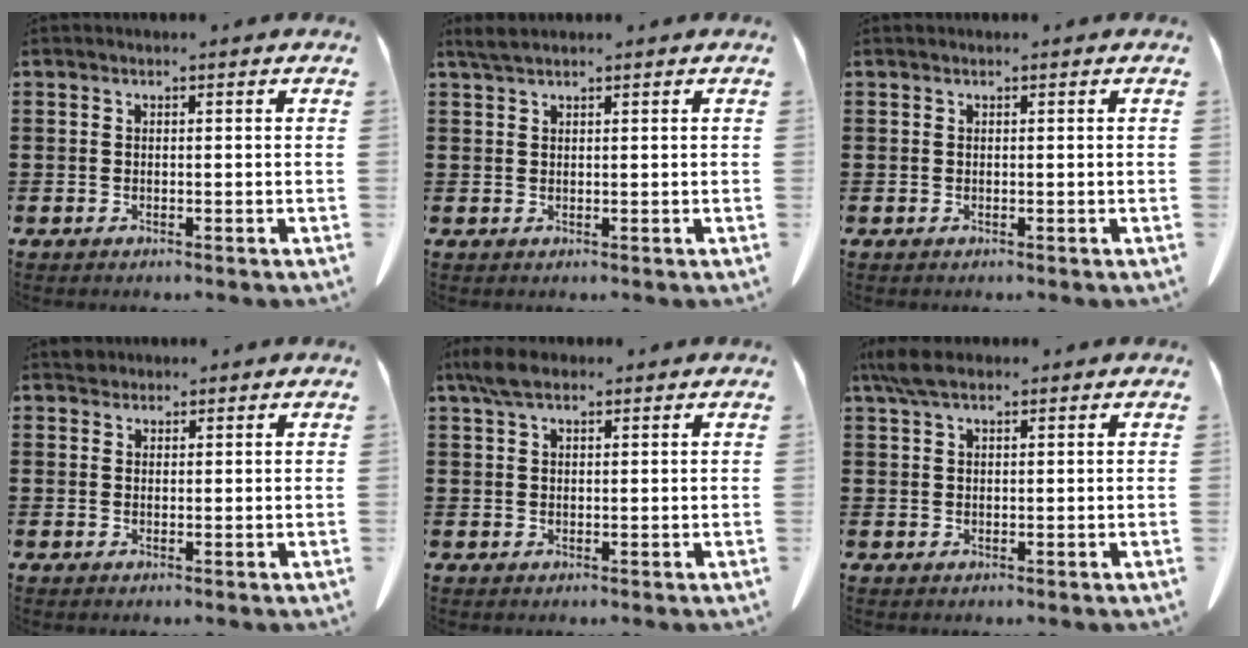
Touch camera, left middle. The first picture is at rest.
{"total": 1.7, "force": [1.3, 0.2, 1.0], "torque": [-0.023, 0.001, 0.025]}
{"total": 0.0}
{"total": 1.5, "force": [1.3, 0.7, 0.1], "torque": [-0.007, 0.002, 0.028]}
{"total": 3.8, "force": [2.4, 1.5, 2.5], "torque": [-0.056, 0.007, 0.045]}
{"total": 4.1, "force": [2.6, 1.4, 2.8], "torque": [-0.062, 0.005, 0.049]}